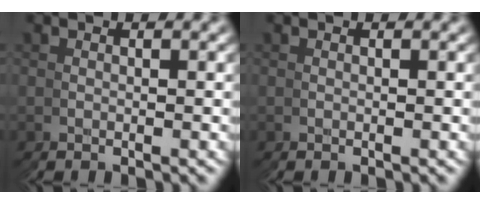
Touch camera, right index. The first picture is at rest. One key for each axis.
{"total": 0.0}